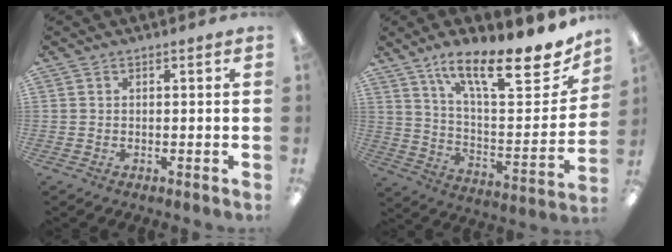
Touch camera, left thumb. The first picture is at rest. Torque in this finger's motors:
{"motor_torque": [0.99, 0.91, 1.33, -1.44, 0.35]}